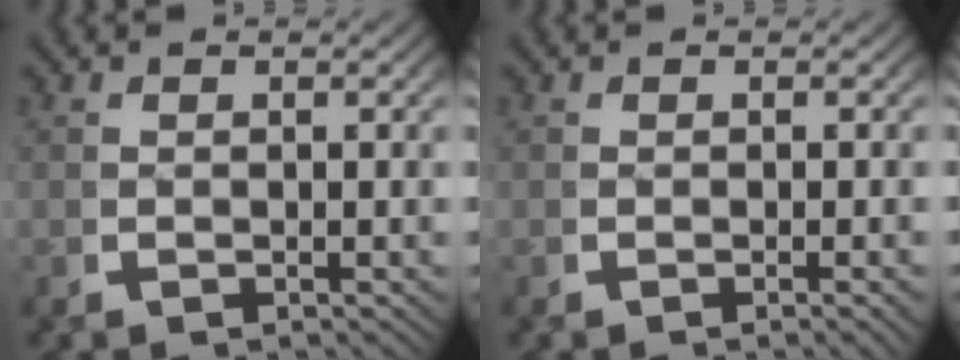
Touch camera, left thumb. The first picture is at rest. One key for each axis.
{"total": 1.0, "fx": -0.3, "fy": 0.1, "fz": 0.9, "tx": -0.016, "ty": 0.005, "tz": -0.006}